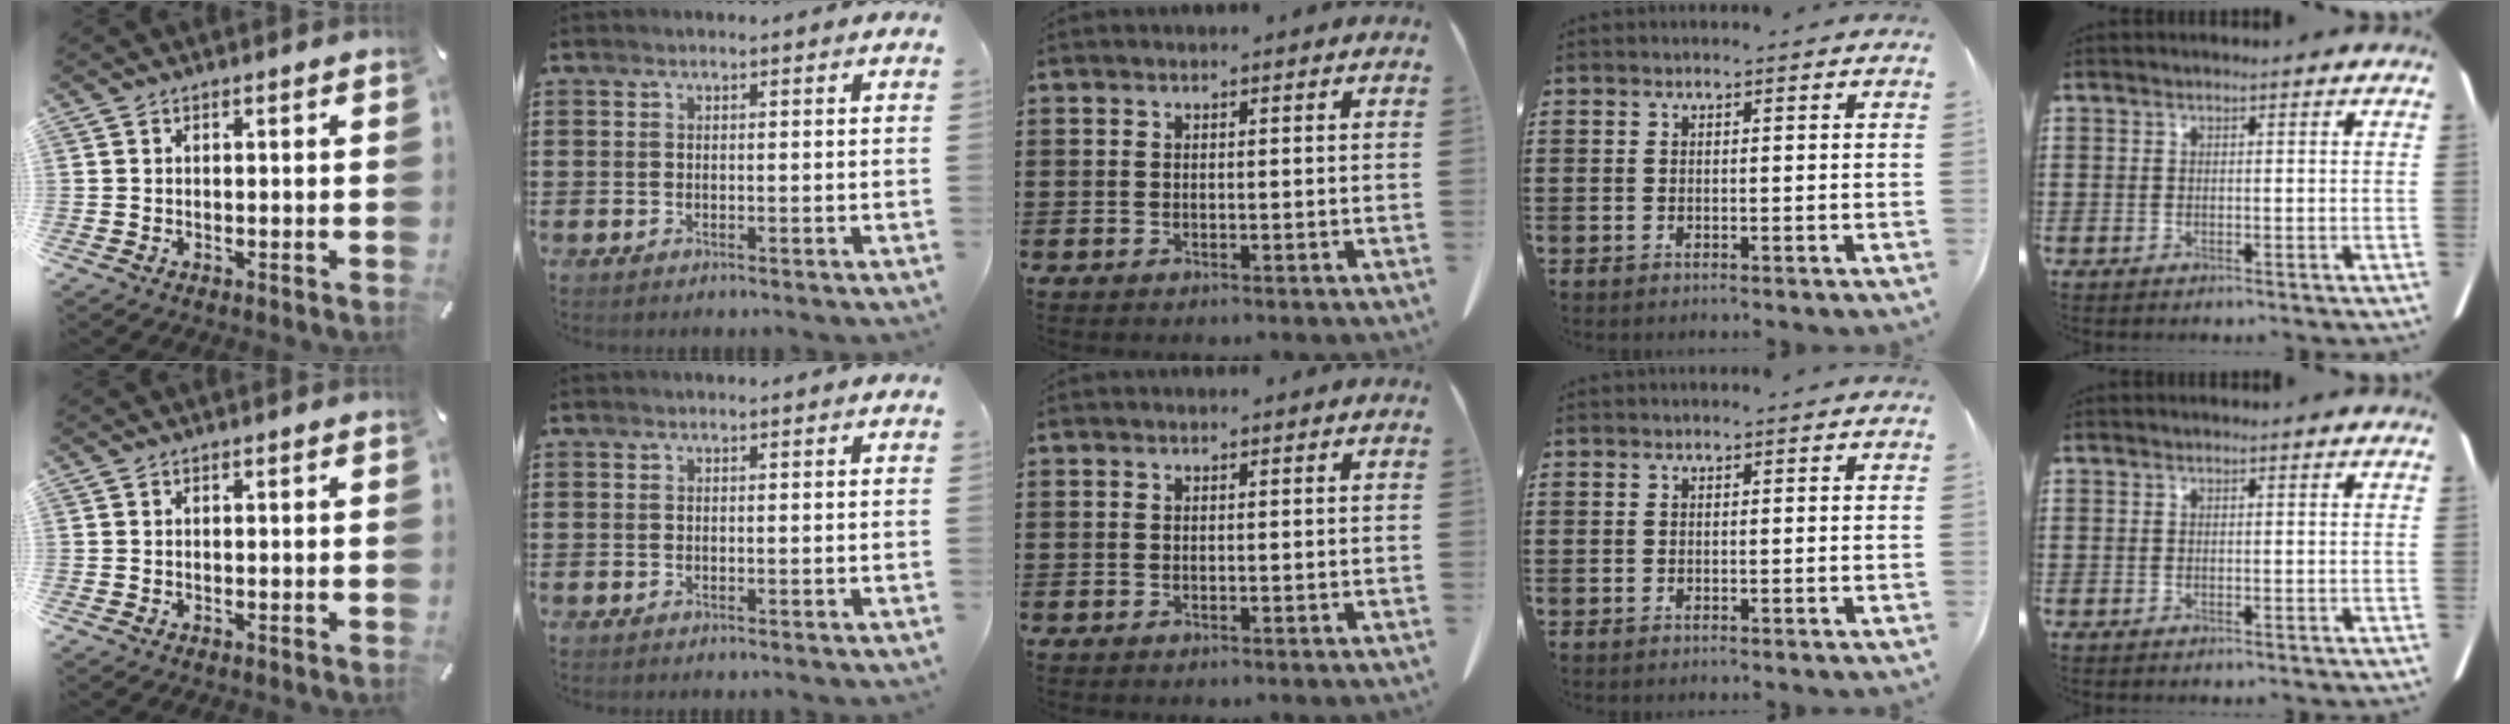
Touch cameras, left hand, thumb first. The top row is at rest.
{}